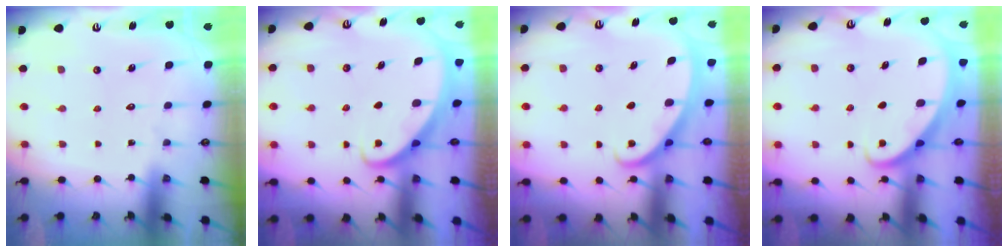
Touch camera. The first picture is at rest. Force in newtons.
{"total": 2.8, "press": 2.8, "slide": 0.2}
{"total": 2.8, "press": 2.8, "slide": 0.1}
{"total": 2.7, "press": 2.6, "slide": 0.2}